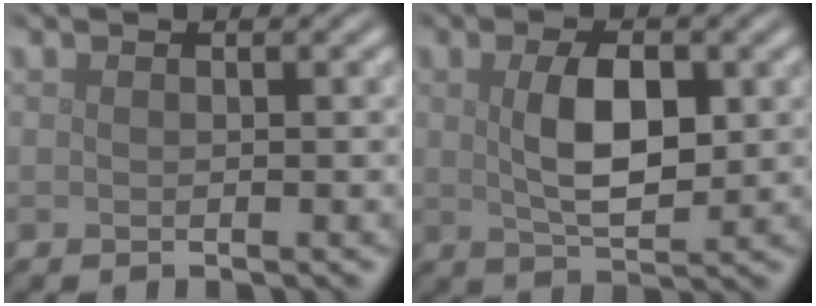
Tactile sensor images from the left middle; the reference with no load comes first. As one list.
[{"total": 5.1, "force": [0.7, 2.3, 4.4], "torque": [-0.088, -0.001, 0.017]}]